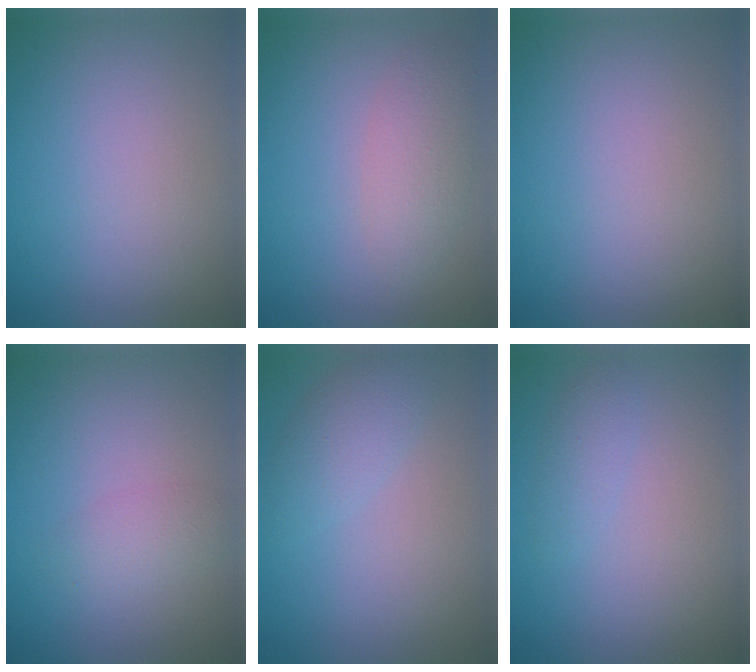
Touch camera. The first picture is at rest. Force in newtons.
{"total": 2.7, "press": 2.7, "slide": 0.1}
{"total": 0.0}
{"total": 1.6, "press": 1.6, "slide": 0.1}
{"total": 2.5, "press": 2.5, "slide": 0.1}
{"total": 1.3, "press": 1.3, "slide": 0.0}